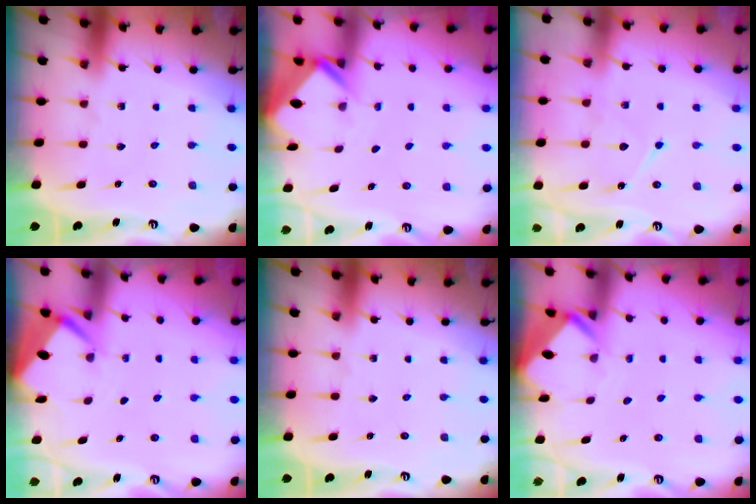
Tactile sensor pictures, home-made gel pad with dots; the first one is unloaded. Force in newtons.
{"total": 2.3, "press": 2.3, "slide": 0.2}
{"total": 8.8, "press": 8.8, "slide": 0.9}
{"total": 2.7, "press": 2.6, "slide": 0.4}
{"total": 0.0}
{"total": 2.6, "press": 2.6, "slide": 0.1}